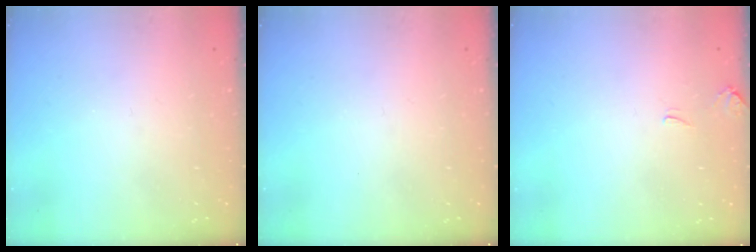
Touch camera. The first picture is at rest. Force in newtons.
{"total": 0.0}
{"total": 0.6, "press": 0.1, "slide": 0.6}